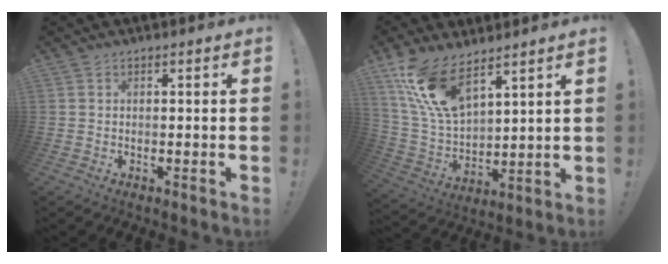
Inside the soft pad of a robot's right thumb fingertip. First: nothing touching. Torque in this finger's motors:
{"motor_torque": [0.27, 0.50, 1.06, 0.91, 0.10]}